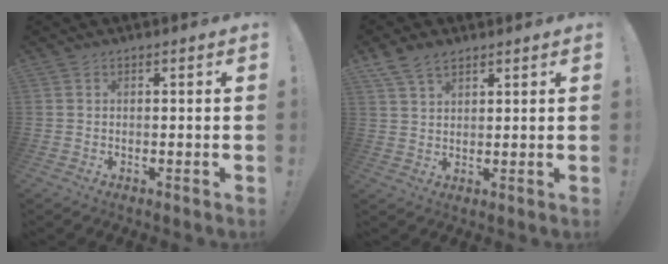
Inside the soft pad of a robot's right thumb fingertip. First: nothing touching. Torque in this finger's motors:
{"motor_torque": [-0.56, 1.03, 0.78, 0.63, 0.05]}